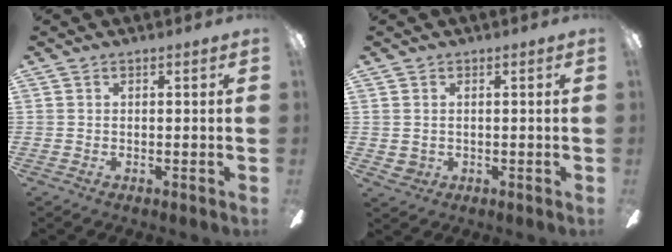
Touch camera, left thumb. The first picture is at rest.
{"total": 2.0, "force": [0.8, 1.8, 0.1], "torque": [-0.005, 0.000, 0.014]}